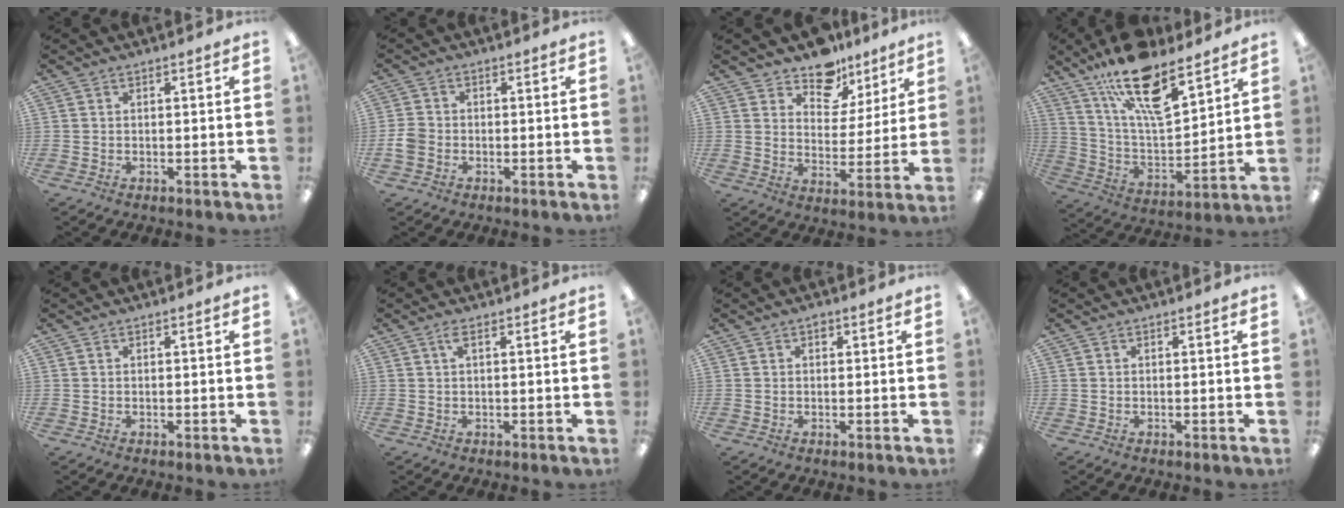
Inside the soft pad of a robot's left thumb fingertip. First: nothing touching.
{"total": 3.5, "force": [-1.1, 2.9, 1.6], "torque": [-0.024, 0.010, -0.019]}
{"total": 10.9, "force": [9.0, 5.9, 2.1], "torque": [-0.038, -0.066, 0.169]}
{"total": 19.7, "force": [13.5, 7.3, 12.3], "torque": [-0.208, -0.079, 0.233]}
{"total": 0.0}
{"total": 2.0, "force": [0.9, 0.5, 1.7], "torque": [-0.031, 0.003, 0.012]}
{"total": 1.2, "force": [0.6, 0.7, 0.7], "torque": [-0.006, 0.000, 0.009]}
{"total": 0.0}